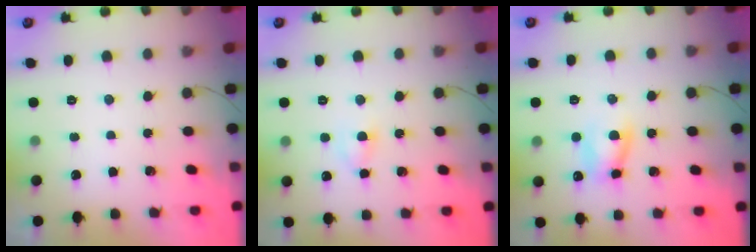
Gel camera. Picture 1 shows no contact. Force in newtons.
{"total": 3.5, "press": 3.3, "slide": 1.3}
{"total": 7.0, "press": 6.9, "slide": 1.2}